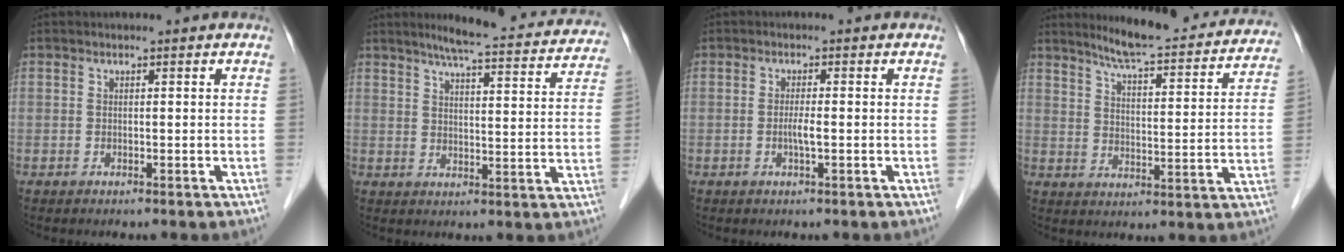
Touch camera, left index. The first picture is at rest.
{"total": 19.1, "force": [17.2, 2.0, 8.2], "torque": [-0.102, -0.009, 0.205]}
{"total": 1.8, "force": [-0.4, 0.0, 1.8], "torque": [-0.036, -0.001, -0.008]}
{"total": 20.5, "force": [18.5, 2.5, 8.5], "torque": [-0.113, -0.026, 0.232]}